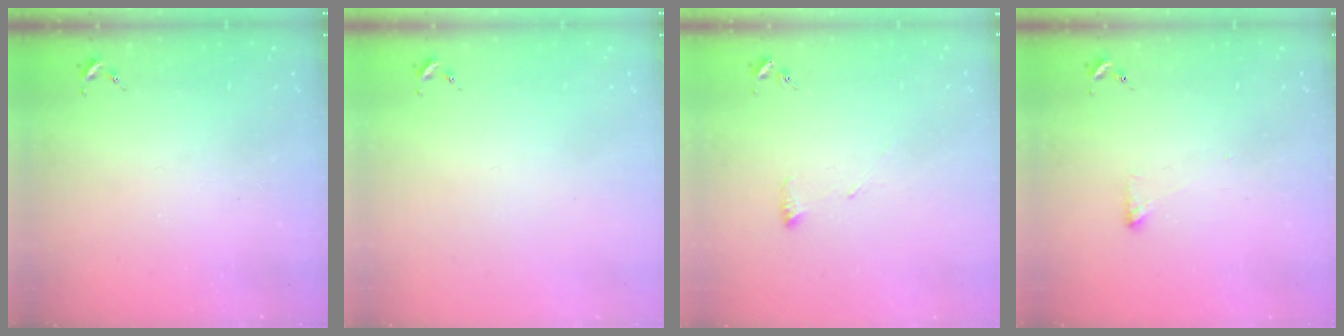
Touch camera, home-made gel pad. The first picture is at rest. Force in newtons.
{"total": 0.0}
{"total": 6.2, "press": 6.1, "slide": 0.9}
{"total": 2.7, "press": 2.6, "slide": 0.5}